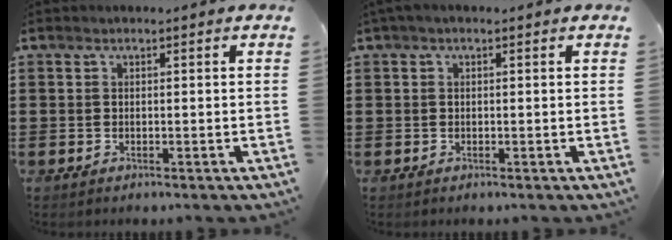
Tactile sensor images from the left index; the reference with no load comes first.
{"total": 0.6, "force": [-0.1, 0.1, 0.6], "torque": [-0.012, -0.001, -0.002]}